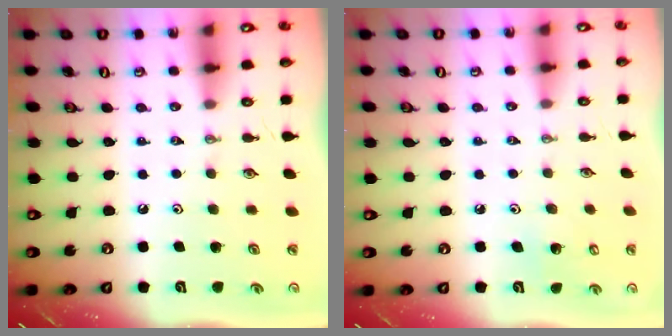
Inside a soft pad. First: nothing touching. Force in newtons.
{"total": 5.5, "press": 5.5, "slide": 0.4}